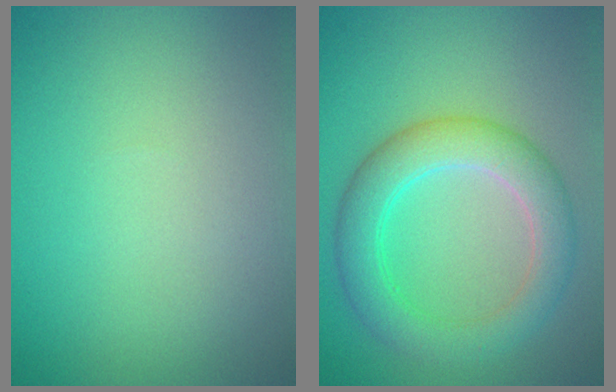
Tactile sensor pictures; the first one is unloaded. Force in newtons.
{"total": 5.2, "press": 5.2, "slide": 0.1}